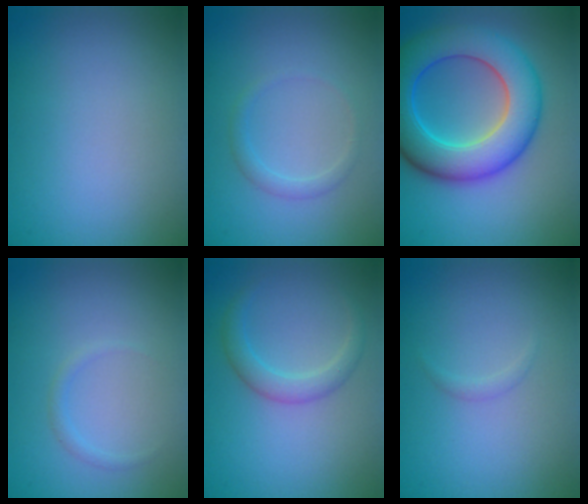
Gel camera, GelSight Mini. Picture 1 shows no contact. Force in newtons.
{"total": 1.3, "press": 1.3, "slide": 0.0}
{"total": 9.9, "press": 9.9, "slide": 0.3}
{"total": 0.7, "press": 0.7, "slide": 0.1}
{"total": 2.2, "press": 2.2, "slide": 0.1}
{"total": 0.6, "press": 0.6, "slide": 0.0}